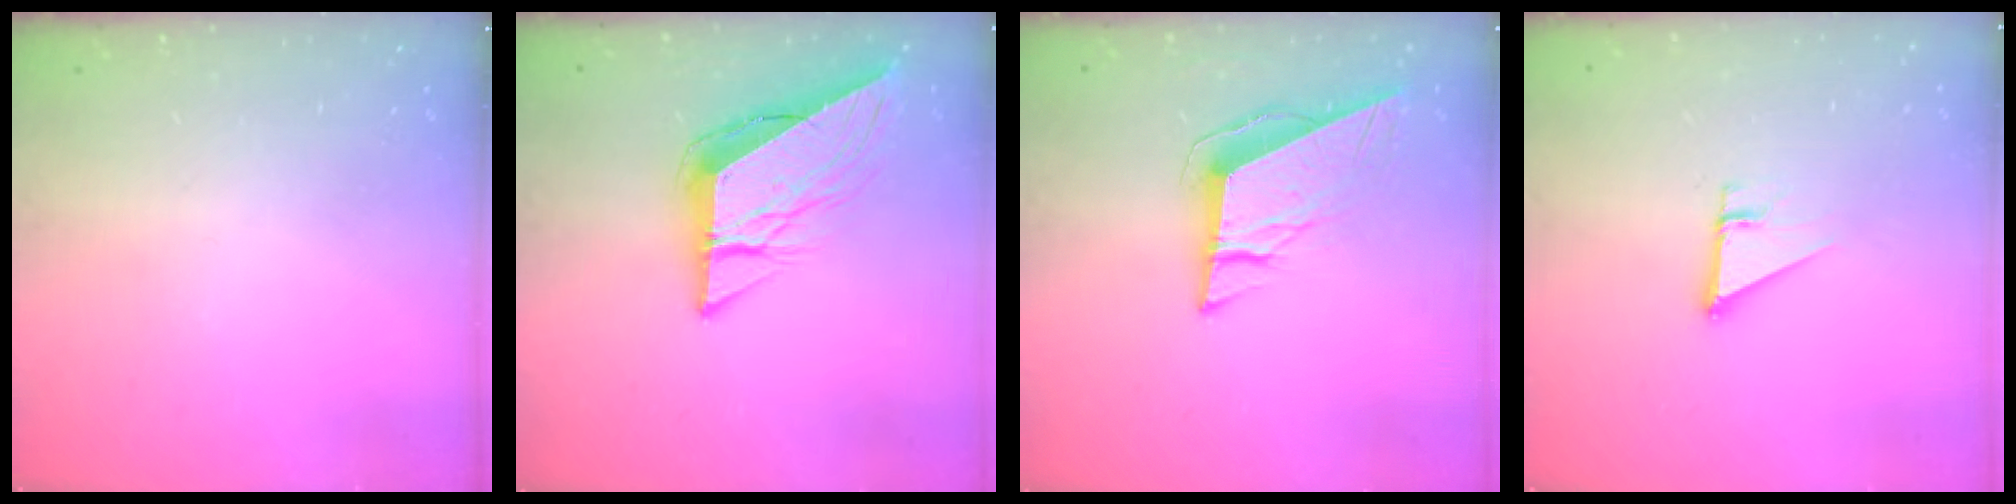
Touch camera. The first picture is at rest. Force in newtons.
{"total": 12.1, "press": 12.0, "slide": 1.3}
{"total": 9.5, "press": 9.4, "slide": 1.7}
{"total": 2.7, "press": 2.7, "slide": 0.2}